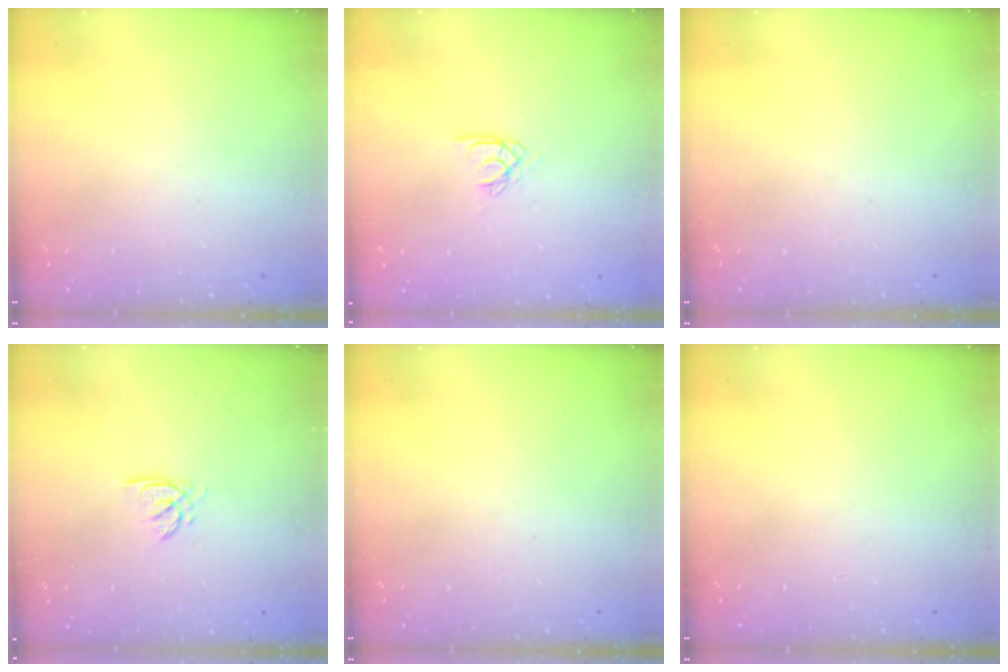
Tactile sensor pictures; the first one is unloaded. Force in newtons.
{"total": 2.6, "press": 2.6, "slide": 0.1}
{"total": 0.0}
{"total": 2.2, "press": 2.2, "slide": 0.2}
{"total": 0.0}
{"total": 0.0}